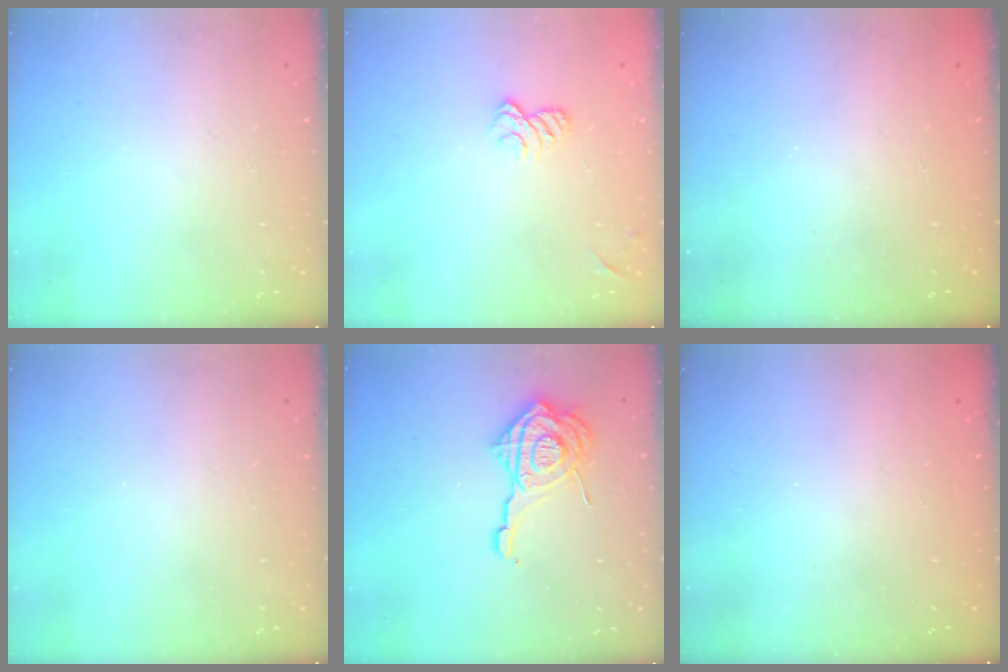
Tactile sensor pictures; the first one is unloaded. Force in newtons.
{"total": 6.2, "press": 6.1, "slide": 1.2}
{"total": 2.5, "press": 2.4, "slide": 0.8}
{"total": 0.0}
{"total": 16.6, "press": 16.5, "slide": 1.6}
{"total": 2.3, "press": 2.2, "slide": 0.7}